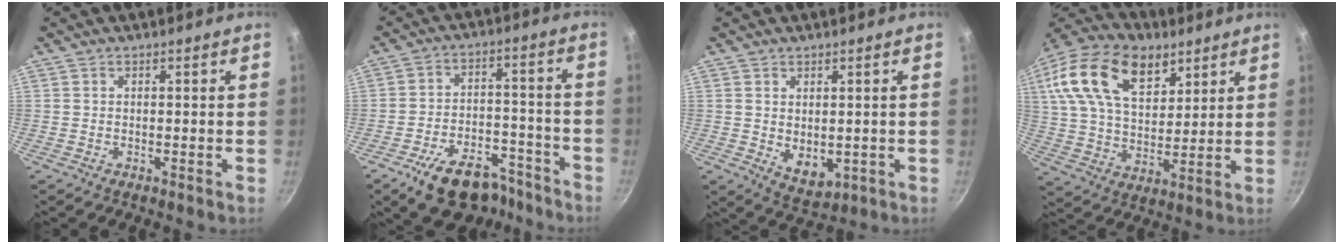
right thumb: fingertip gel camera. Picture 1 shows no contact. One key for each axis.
{"total": 16.1, "fx": -11.3, "fy": 8.4, "fz": 8.0, "tx": -0.087, "ty": 0.076, "tz": -0.166}
{"total": 5.5, "fx": 0.3, "fy": 3.7, "fz": 4.1, "tx": -0.051, "ty": -0.017, "tz": 0.019}
{"total": 21.9, "fx": 10.3, "fy": 13.2, "fz": 14.2, "tx": -0.240, "ty": -0.013, "tz": 0.175}